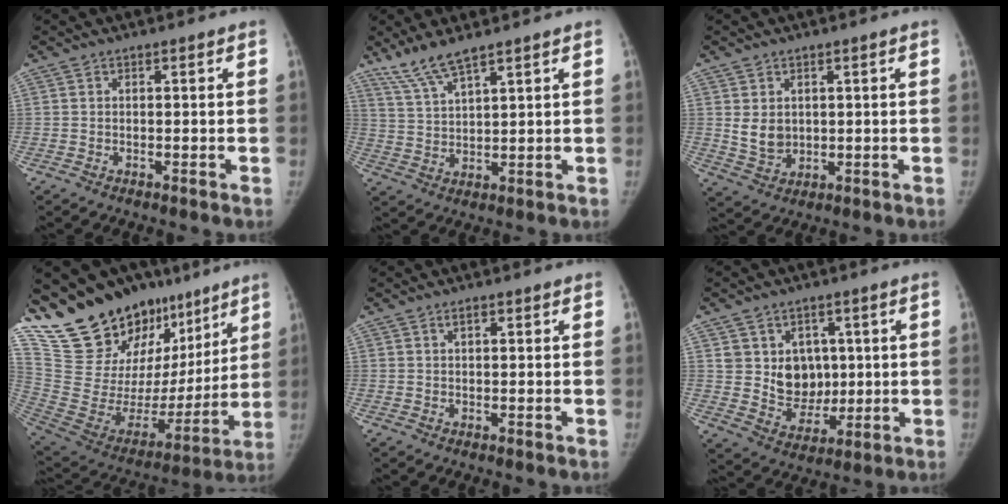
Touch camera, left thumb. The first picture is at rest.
{"total": 6.7, "force": [5.4, 0.9, 4.0], "torque": [-0.086, -0.022, 0.116]}
{"total": 4.9, "force": [1.0, 3.9, 2.7], "torque": [-0.027, -0.015, 0.031]}
{"total": 28.7, "force": [19.8, 15.0, 14.6], "torque": [-0.203, -0.061, 0.339]}
{"total": 1.1, "force": [0.6, 0.4, 0.9], "torque": [-0.013, 0.003, 0.008]}
{"total": 9.4, "force": [2.0, 8.1, 4.4], "torque": [-0.020, -0.013, 0.046]}